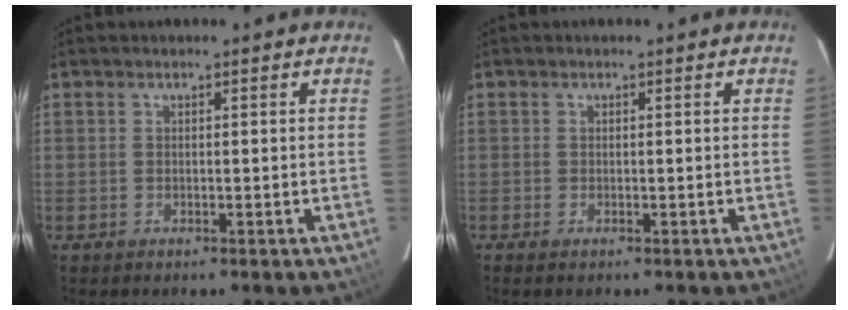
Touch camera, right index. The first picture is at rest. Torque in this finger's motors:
{"motor_torque": [0.68, -0.80, 0.04, 0.01]}